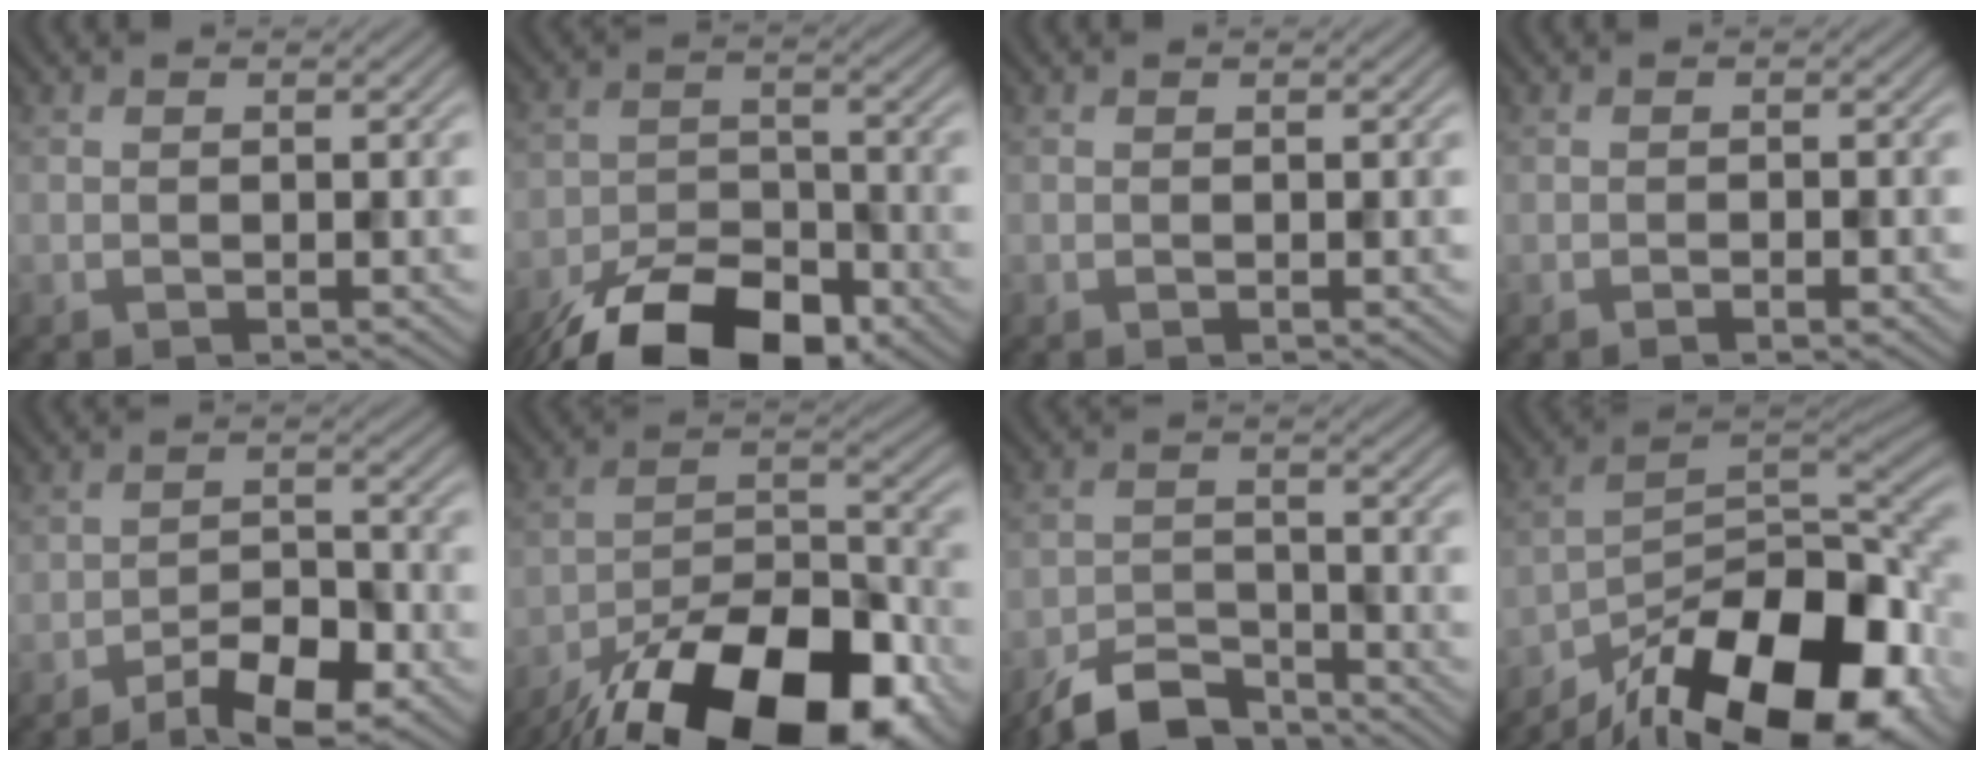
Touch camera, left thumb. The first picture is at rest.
{"total": 14.0, "force": [-9.9, 6.6, 7.4], "torque": [-0.139, -0.036, -0.163]}
{"total": 0.0}
{"total": 1.1, "force": [-0.6, 0.3, 0.9], "torque": [-0.014, 0.000, -0.010]}
{"total": 6.6, "force": [-4.2, 2.8, 4.2], "torque": [-0.062, 0.007, -0.073]}
{"total": 21.5, "force": [-15.2, 8.8, 12.5], "torque": [-0.194, -0.053, -0.229]}
{"total": 6.7, "force": [-5.7, 2.2, 2.6], "torque": [-0.046, -0.009, -0.117]}
{"total": 18.9, "force": [-12.5, 7.1, 12.3], "torque": [-0.199, -0.030, -0.205]}